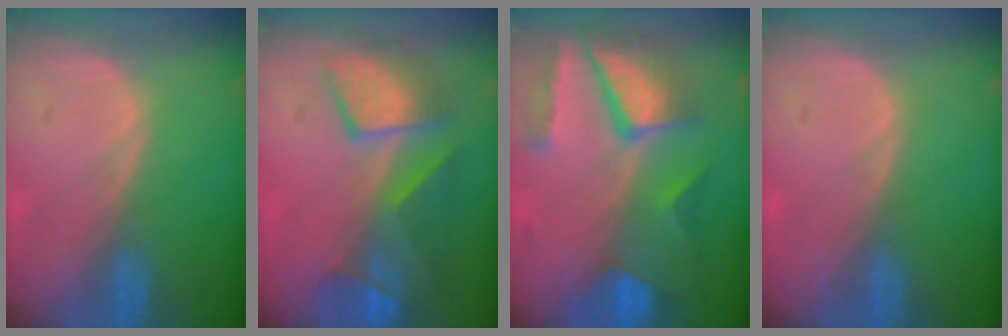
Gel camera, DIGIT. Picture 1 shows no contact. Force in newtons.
{"total": 9.4, "press": 8.4, "slide": 4.2}
{"total": 10.3, "press": 8.8, "slide": 5.4}
{"total": 0.0}